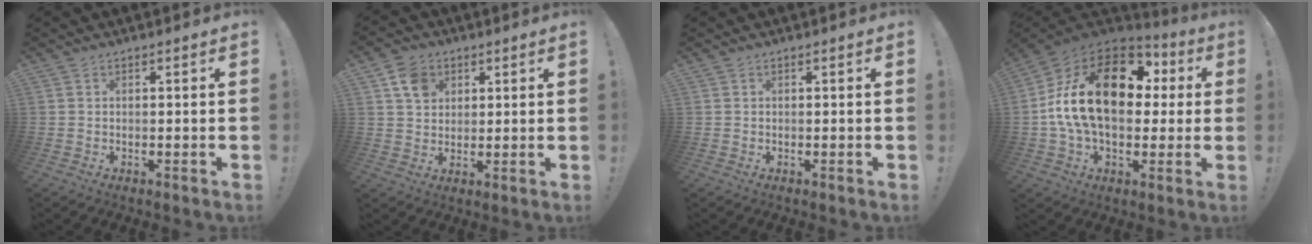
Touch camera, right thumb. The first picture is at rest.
{"total": 7.9, "force": [3.8, 6.3, 2.8], "torque": [-0.048, -0.009, 0.076]}
{"total": 0.6, "force": [0.1, 0.5, -0.2], "torque": [0.003, 0.002, 0.002]}
{"total": 24.4, "force": [3.5, 14.8, 19.1], "torque": [-0.330, 0.006, 0.062]}